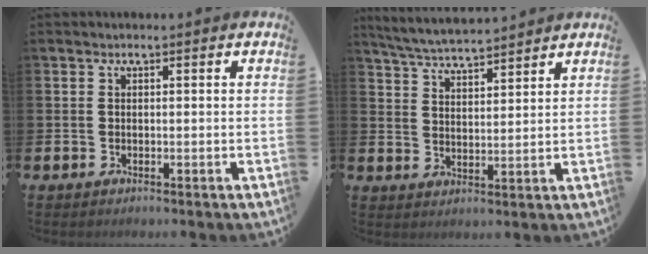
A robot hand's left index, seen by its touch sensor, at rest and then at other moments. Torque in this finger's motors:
{"motor_torque": [0.05, -0.19, 0.44, 0.16]}